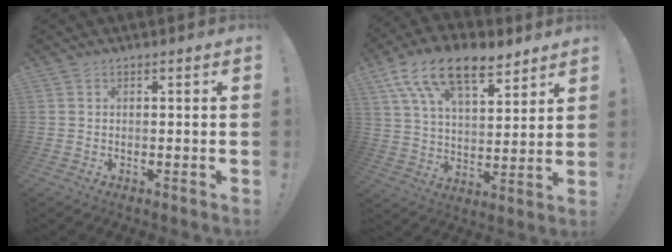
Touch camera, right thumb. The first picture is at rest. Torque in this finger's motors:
{"motor_torque": [0.16, 2.43, 0.32, 0.26, 0.11]}